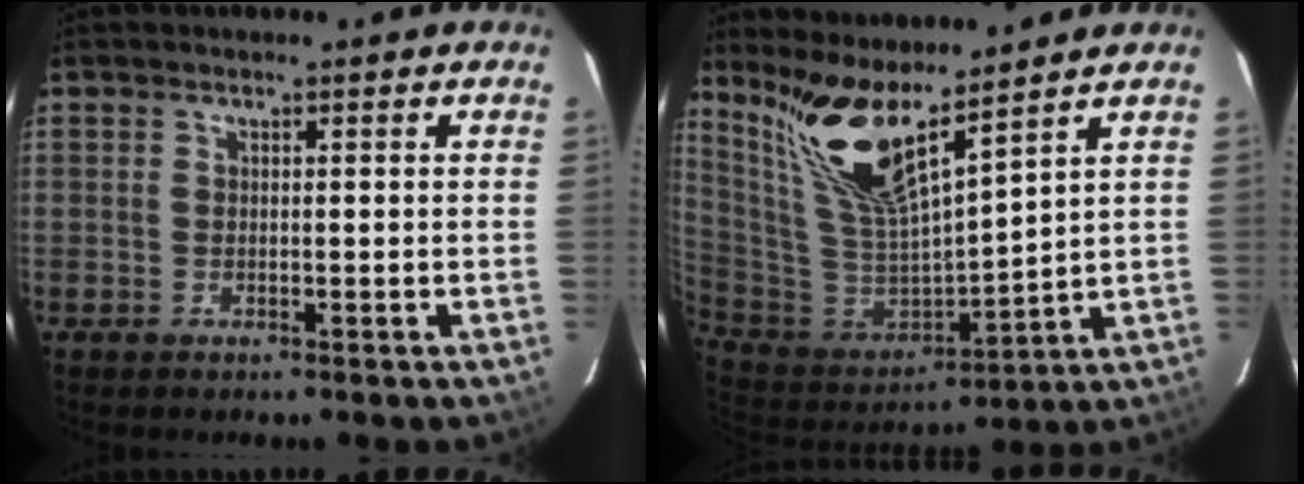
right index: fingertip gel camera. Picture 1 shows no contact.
{"total": 14.9, "force": [11.2, 2.3, 9.5], "torque": [-0.177, -0.015, 0.233]}